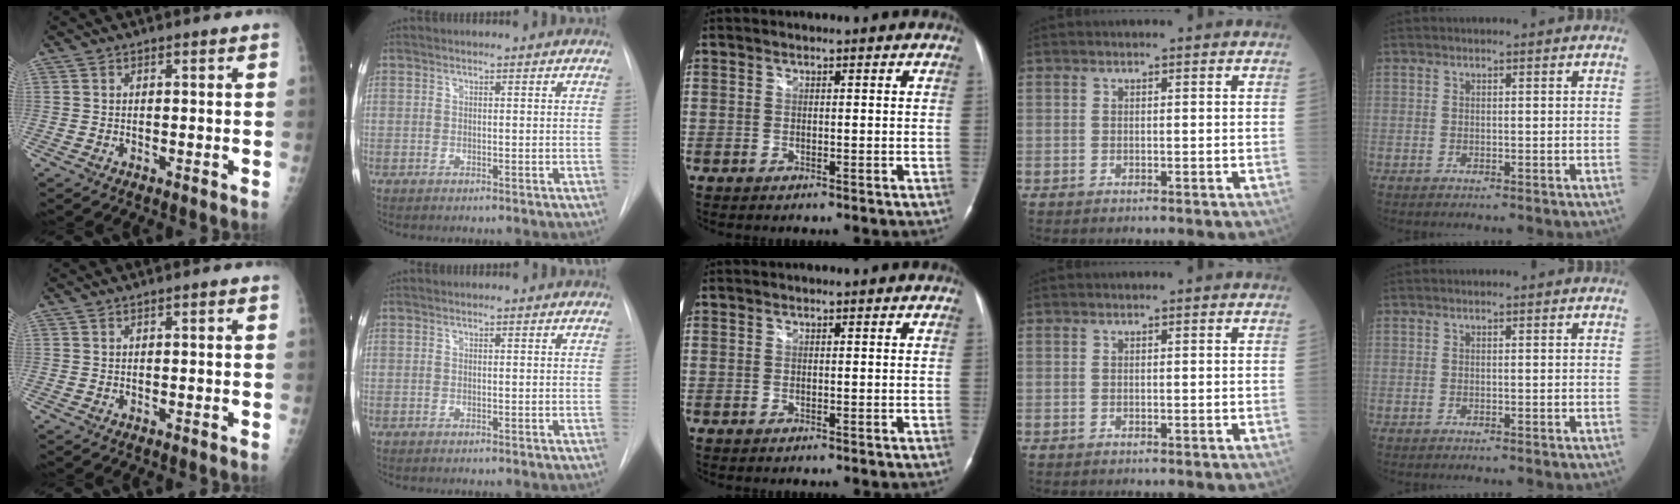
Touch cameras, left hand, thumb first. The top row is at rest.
{}